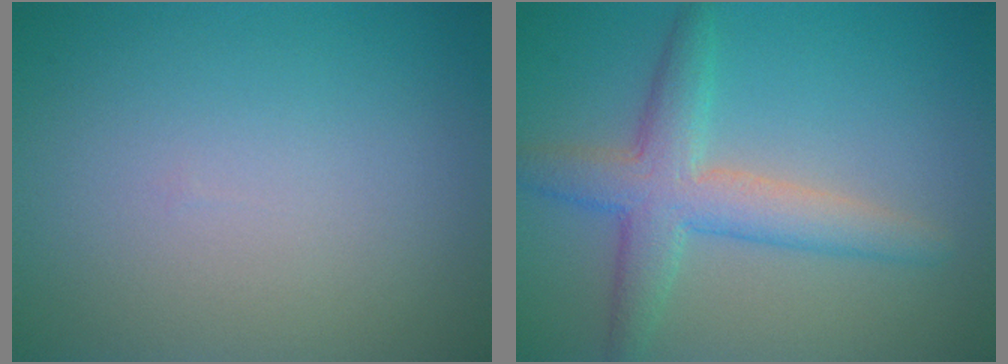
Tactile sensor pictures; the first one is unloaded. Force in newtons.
{"total": 4.8, "press": 4.8, "slide": 0.1}